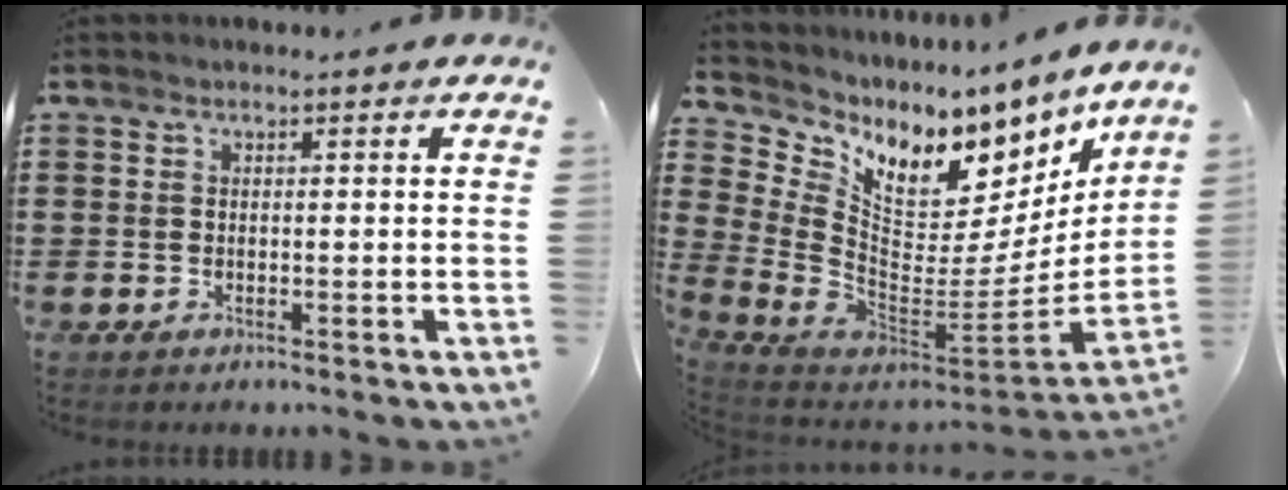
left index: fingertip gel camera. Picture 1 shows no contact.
{"total": 6.4, "force": [5.0, 3.2, 2.3], "torque": [-0.077, -0.077, 0.085]}